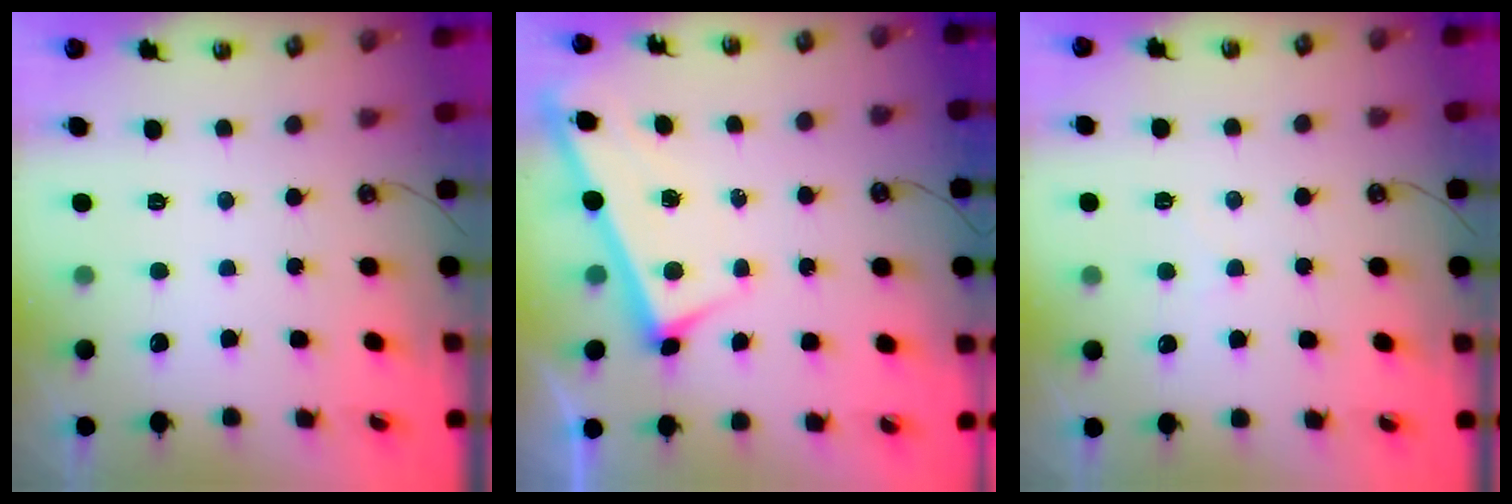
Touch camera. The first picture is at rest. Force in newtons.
{"total": 3.0, "press": 3.0, "slide": 0.1}
{"total": 3.0, "press": 3.0, "slide": 0.4}